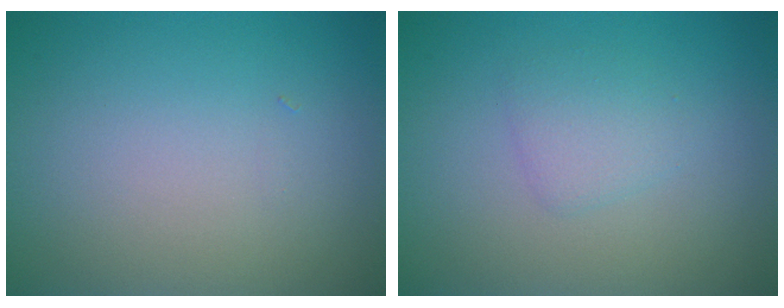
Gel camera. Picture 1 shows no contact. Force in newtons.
{"total": 1.6, "press": 1.6, "slide": 0.0}